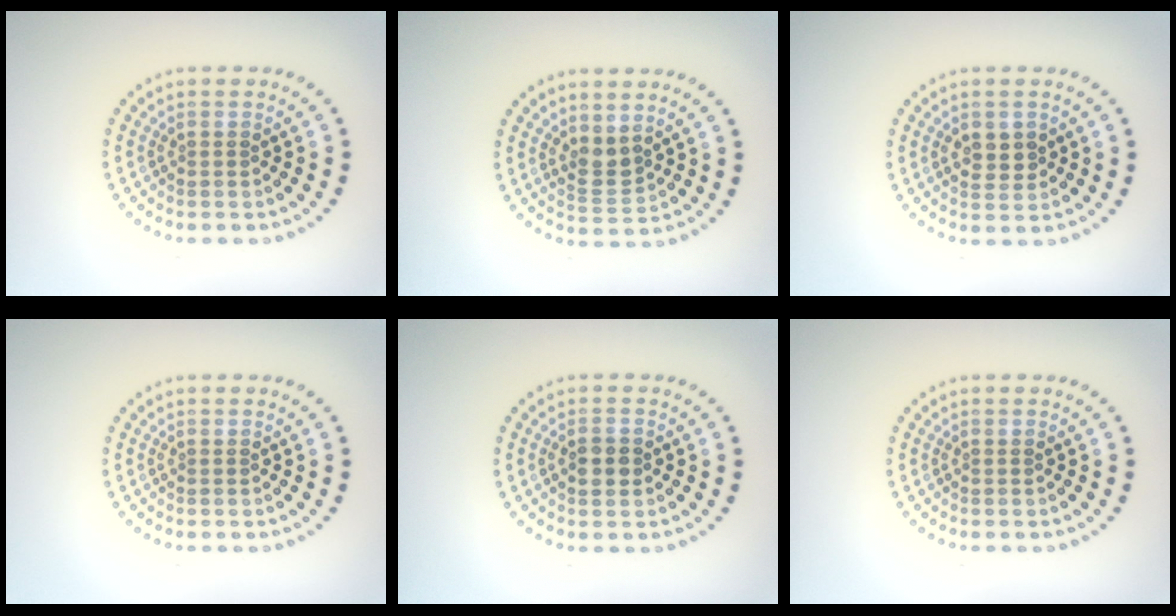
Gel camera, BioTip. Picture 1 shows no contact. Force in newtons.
{"total": 1.9, "press": 1.6, "slide": 1.1}
{"total": 1.9, "press": 1.7, "slide": 0.6}
{"total": 0.0}
{"total": 1.8, "press": 1.7, "slide": 0.3}
{"total": 0.0}